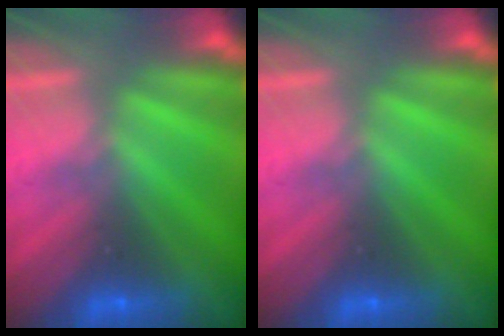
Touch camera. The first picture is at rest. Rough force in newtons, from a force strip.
{"total": 0.0}